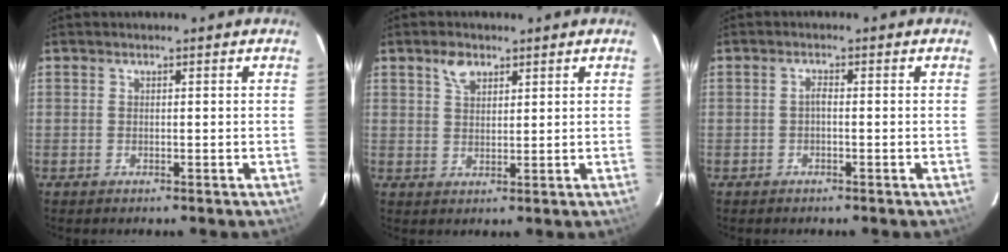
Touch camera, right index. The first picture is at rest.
{"total": 3.7, "force": [2.3, 2.2, 2.0], "torque": [-0.032, 0.011, 0.042]}
{"total": 1.0, "force": [-0.4, 0.3, 0.9], "torque": [-0.016, 0.007, -0.010]}